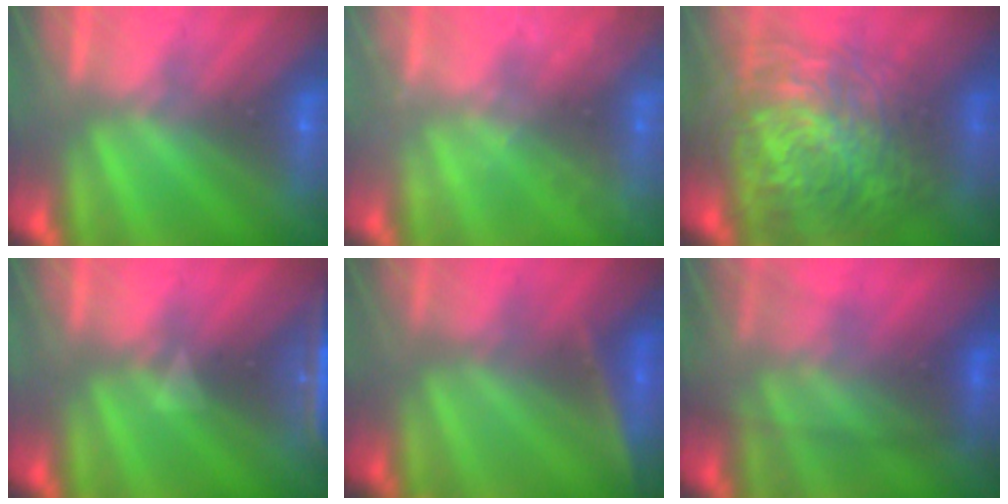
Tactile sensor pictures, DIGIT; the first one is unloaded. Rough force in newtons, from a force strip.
{"total": 2.3}
{"total": 8.1}
{"total": 9.1}
{"total": 2.8}
{"total": 5.3}